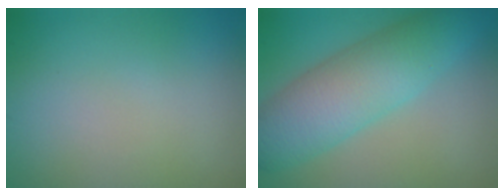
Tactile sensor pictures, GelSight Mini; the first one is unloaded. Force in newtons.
{"total": 6.5, "press": 6.5, "slide": 0.2}